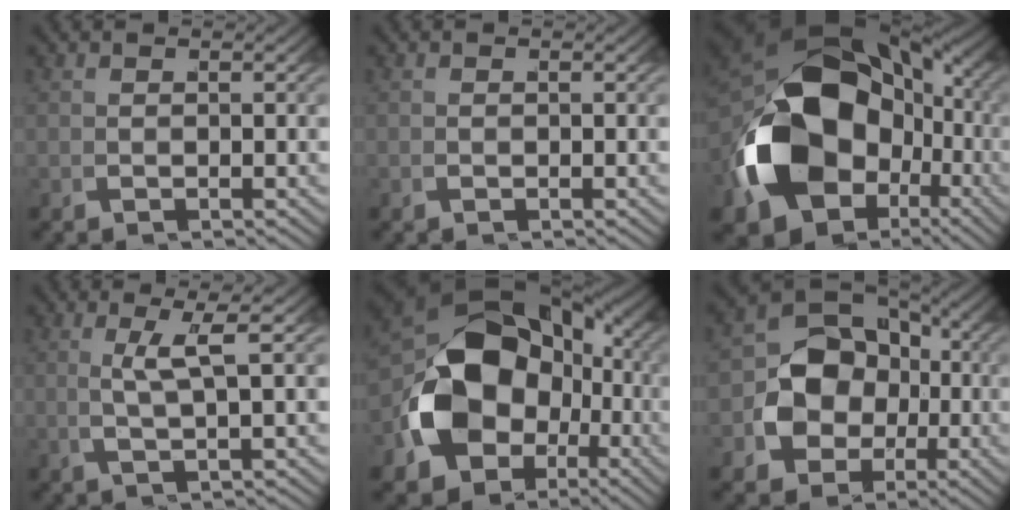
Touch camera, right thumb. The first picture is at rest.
{"total": 0.0}
{"total": 20.8, "force": [-2.4, 14.0, 15.1], "torque": [-0.306, -0.064, -0.012]}
{"total": 3.4, "force": [1.0, 0.4, 3.2], "torque": [-0.068, 0.004, 0.023]}
{"total": 16.7, "force": [-2.1, 12.2, 11.2], "torque": [-0.236, -0.052, -0.013]}
{"total": 11.8, "force": [-1.1, 9.2, 7.4], "torque": [-0.154, -0.038, -0.004]}